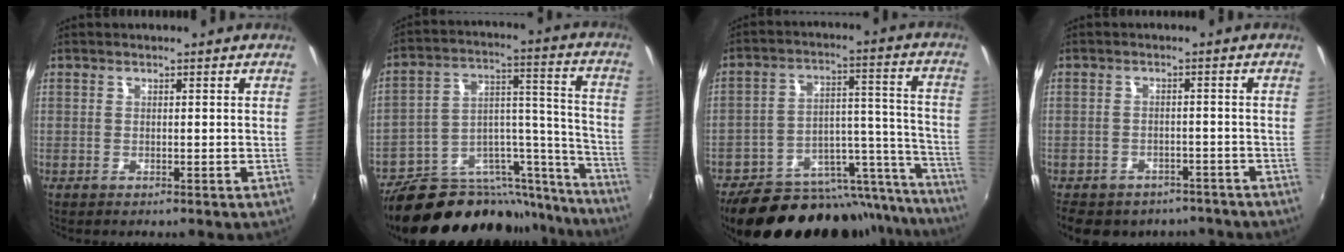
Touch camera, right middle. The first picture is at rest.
{"total": 28.7, "force": [-24.1, 10.5, 11.6], "torque": [-0.166, 0.049, -0.341]}
{"total": 30.0, "force": [-24.0, 12.2, 13.2], "torque": [-0.196, 0.035, -0.314]}
{"total": 13.3, "force": [-10.0, 7.1, 5.0], "torque": [-0.118, -0.007, -0.131]}